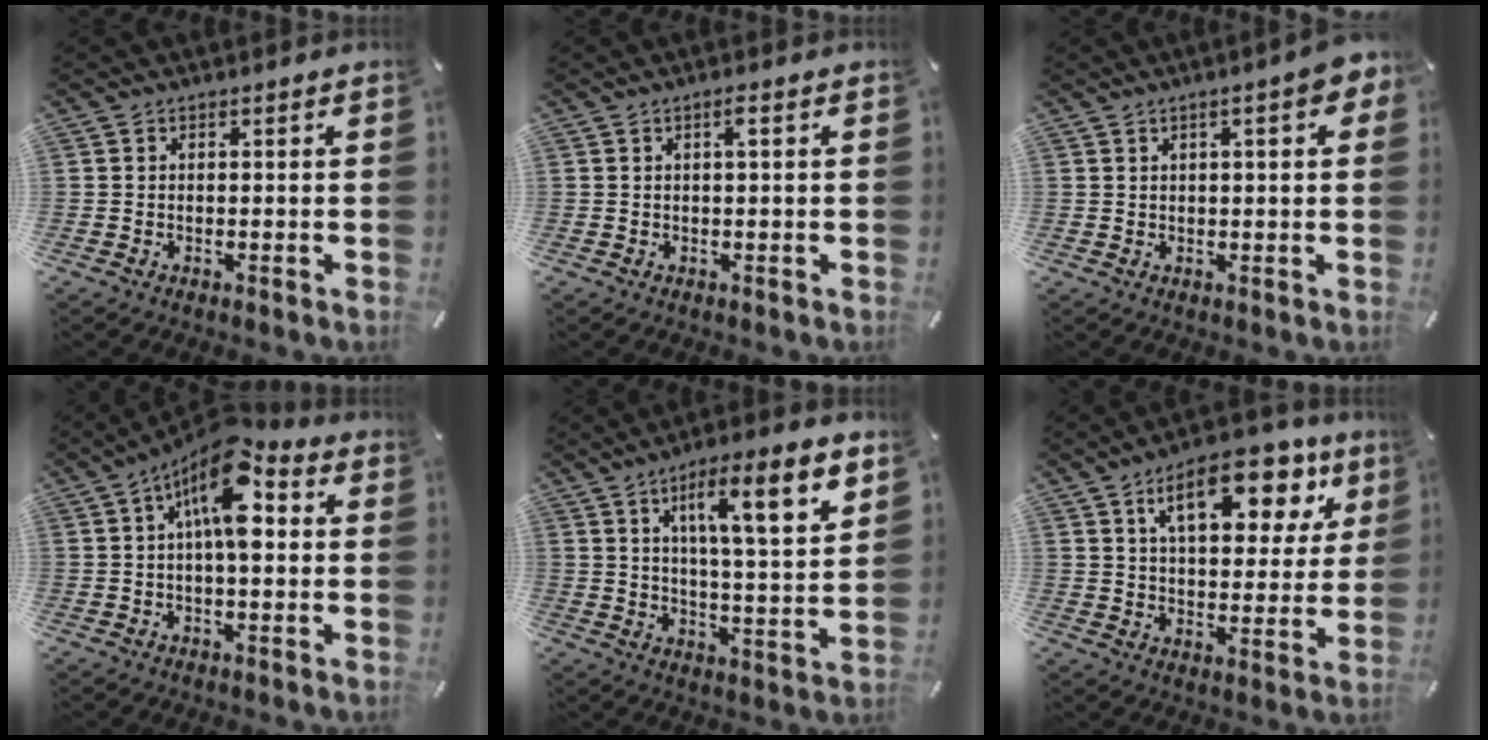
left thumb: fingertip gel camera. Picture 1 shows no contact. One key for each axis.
{"total": 1.7, "fx": 0.4, "fy": 0.2, "fz": 1.7, "tx": -0.034, "ty": 0.002, "tz": 0.005}
{"total": 5.9, "fx": 2.2, "fy": 1.4, "fz": 5.3, "tx": -0.084, "ty": 0.004, "tz": 0.035}
{"total": 12.5, "fx": 3.7, "fy": 5.3, "fz": 10.7, "tx": -0.175, "ty": -0.021, "tz": 0.060}
{"total": 13.6, "fx": 7.1, "fy": 2.9, "fz": 11.2, "tx": -0.172, "ty": -0.028, "tz": 0.108}
{"total": 17.0, "fx": 8.6, "fy": 8.5, "fz": 12.0, "tx": -0.167, "ty": -0.033, "tz": 0.137}